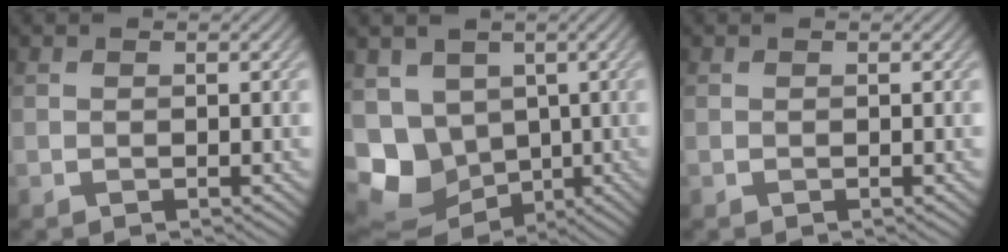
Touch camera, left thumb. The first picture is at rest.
{"total": 10.8, "force": [-1.6, 8.8, 6.0], "torque": [-0.152, -0.026, -0.020]}
{"total": 0.0}